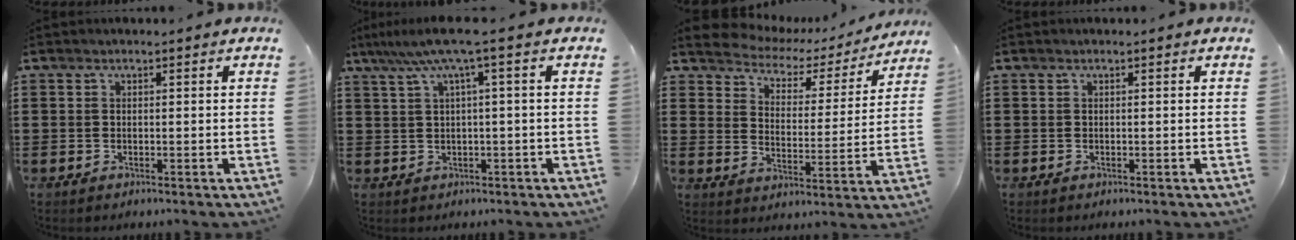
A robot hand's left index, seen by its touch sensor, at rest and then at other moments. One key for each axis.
{"total": 5.4, "fx": 1.9, "fy": -0.4, "fz": 5.0, "tx": -0.101, "ty": -0.003, "tz": 0.029}
{"total": 3.6, "fx": 3.3, "fy": 1.4, "fz": 0.3, "tx": -0.032, "ty": -0.025, "tz": 0.049}
{"total": 0.0}